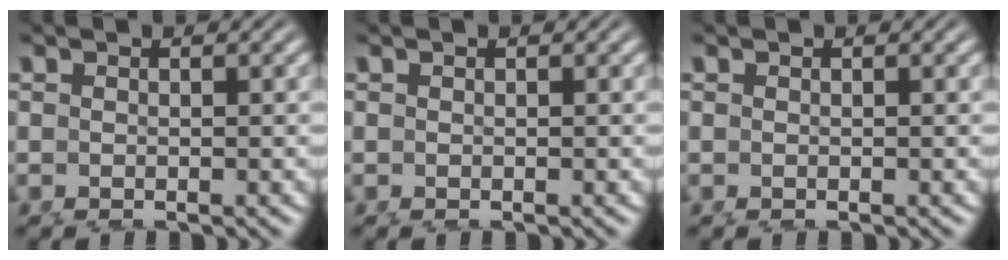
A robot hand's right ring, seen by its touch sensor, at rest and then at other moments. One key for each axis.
{"total": 0.0}
{"total": 0.0}